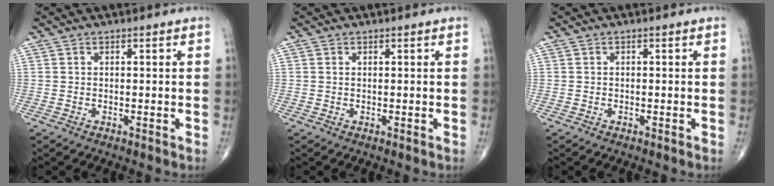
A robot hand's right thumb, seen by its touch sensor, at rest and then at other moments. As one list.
[{"total": 0.0}, {"total": 0.0}]